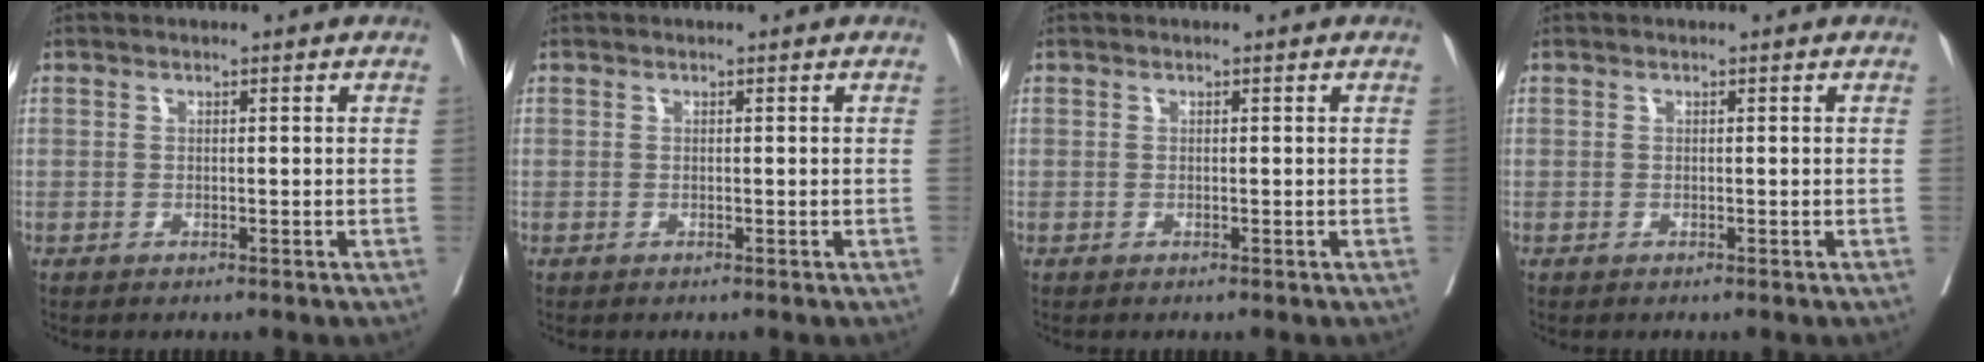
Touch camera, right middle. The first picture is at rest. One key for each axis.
{"total": 0.0}
{"total": 0.0}
{"total": 0.0}